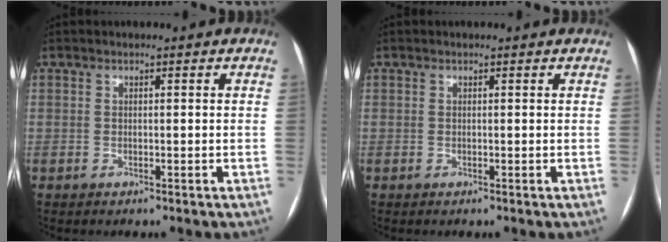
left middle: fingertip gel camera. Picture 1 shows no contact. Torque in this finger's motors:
{"motor_torque": [-0.14, 0.03, -0.03, -0.01]}